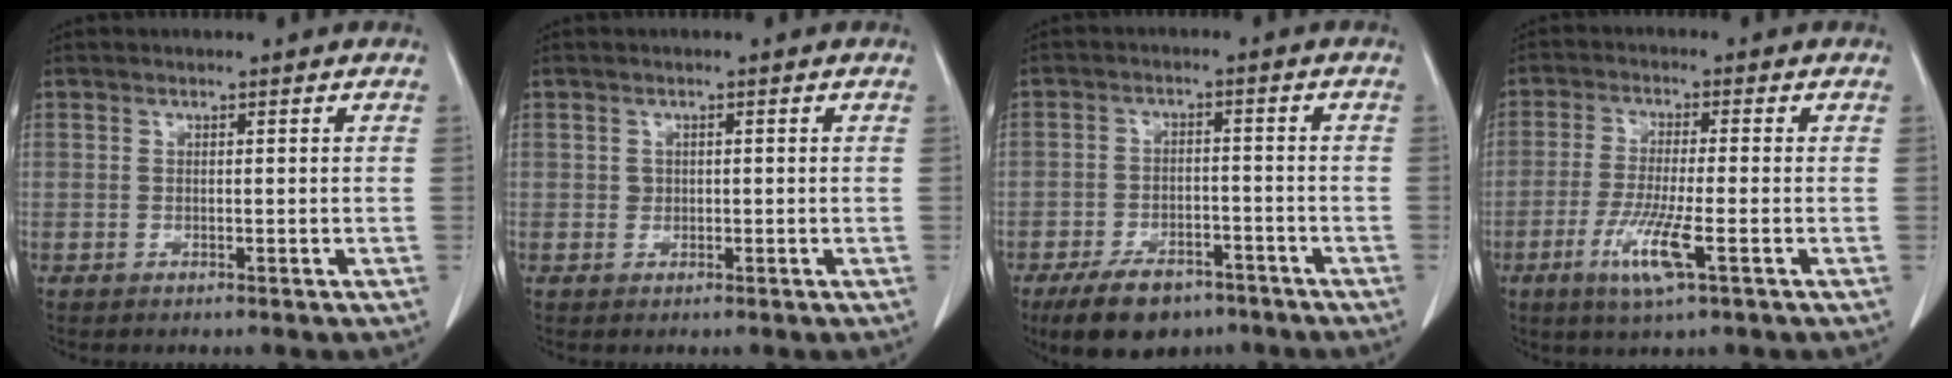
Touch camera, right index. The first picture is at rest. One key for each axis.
{"total": 0.9, "fx": 0.1, "fy": 0.8, "fz": 0.3, "tx": -0.002, "ty": 0.002, "tz": 0.002}
{"total": 9.3, "fx": -6.8, "fy": 4.6, "fz": 4.5, "tx": -0.074, "ty": 0.000, "tz": -0.108}
{"total": 7.6, "fx": -3.1, "fy": 0.1, "fz": 6.9, "tx": -0.138, "ty": -0.020, "tz": -0.057}